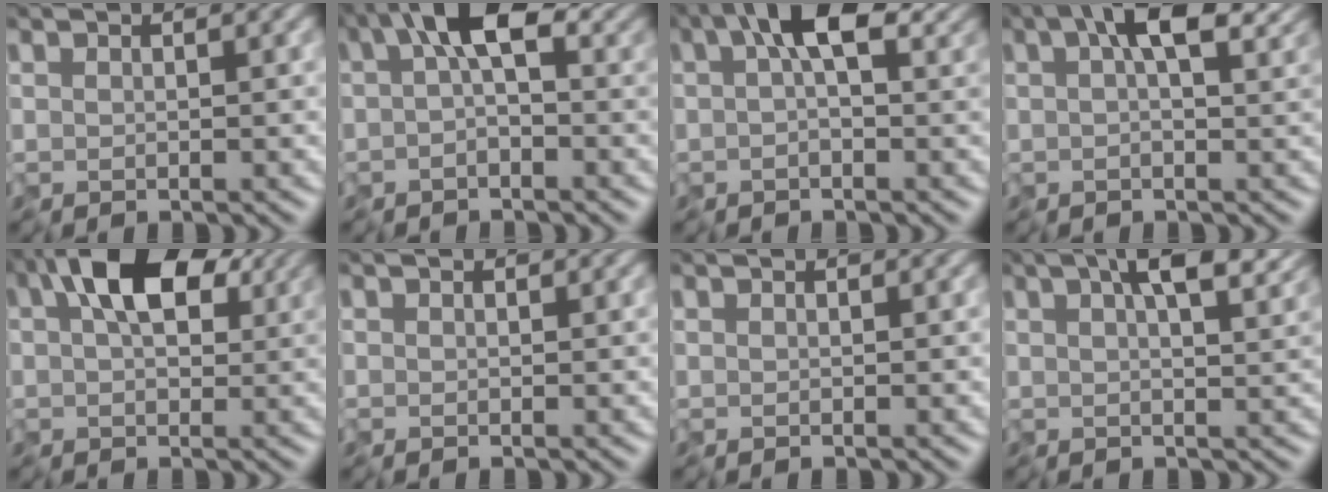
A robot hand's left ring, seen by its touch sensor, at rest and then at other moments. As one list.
[{"total": 5.2, "force": [0.8, 2.6, 4.4], "torque": [-0.077, 0.011, 0.005]}, {"total": 5.8, "force": [1.8, 2.7, 4.8], "torque": [-0.092, 0.010, 0.027]}, {"total": 6.4, "force": [2.6, 2.8, 5.2], "torque": [-0.094, 0.012, 0.039]}, {"total": 8.4, "force": [2.8, 4.9, 6.2], "torque": [-0.116, 0.018, 0.039]}, {"total": 0.0}, {"total": 0.0}, {"total": 7.0, "force": [3.4, 2.7, 5.4], "torque": [-0.077, 0.020, 0.043]}]